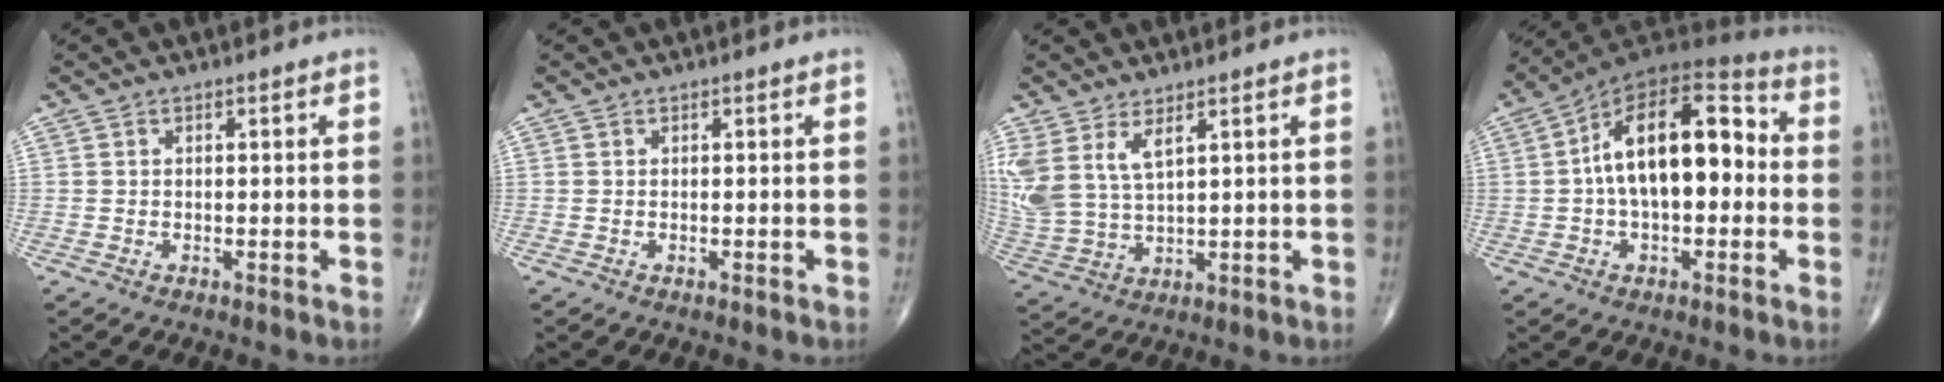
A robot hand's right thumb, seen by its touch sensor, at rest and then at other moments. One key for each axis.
{"total": 0.0}
{"total": 9.9, "fx": 4.8, "fy": 4.6, "fz": 7.4, "tx": -0.174, "ty": -0.017, "tz": 0.111}
{"total": 18.7, "fx": 0.8, "fy": 9.9, "fz": 15.9, "tx": -0.239, "ty": 0.044, "tz": 0.000}